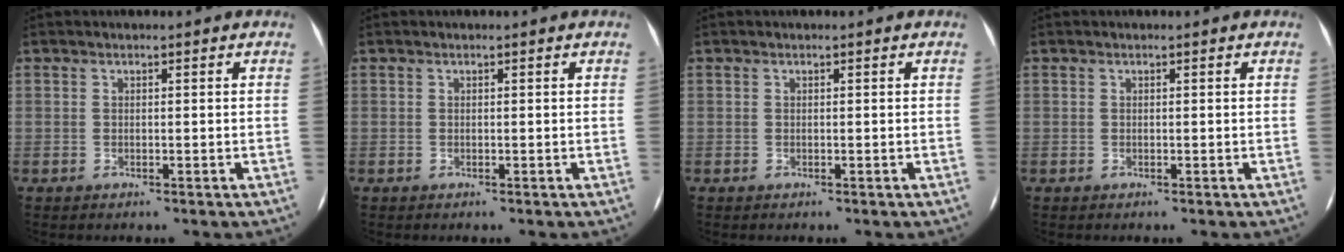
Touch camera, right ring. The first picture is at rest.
{"total": 0.0}
{"total": 0.0}
{"total": 0.0}